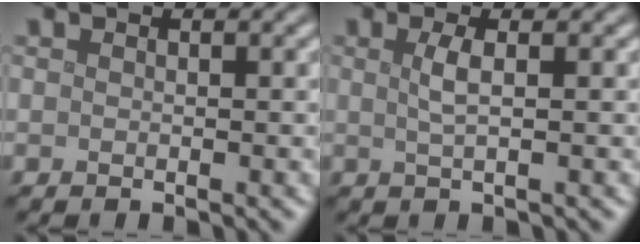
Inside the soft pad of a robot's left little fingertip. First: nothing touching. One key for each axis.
{"total": 2.0, "fx": 0.4, "fy": 0.6, "fz": 1.9, "tx": -0.035, "ty": 0.001, "tz": 0.005}